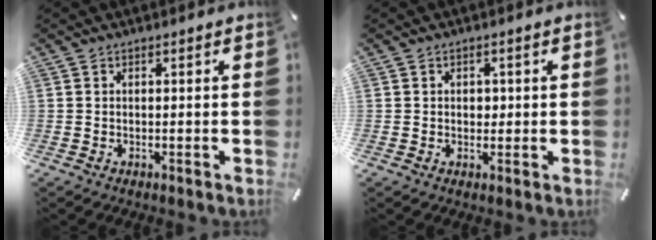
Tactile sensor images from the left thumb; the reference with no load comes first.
{"total": 1.9, "force": [0.1, 1.6, 1.1], "torque": [-0.007, -0.001, -0.003]}